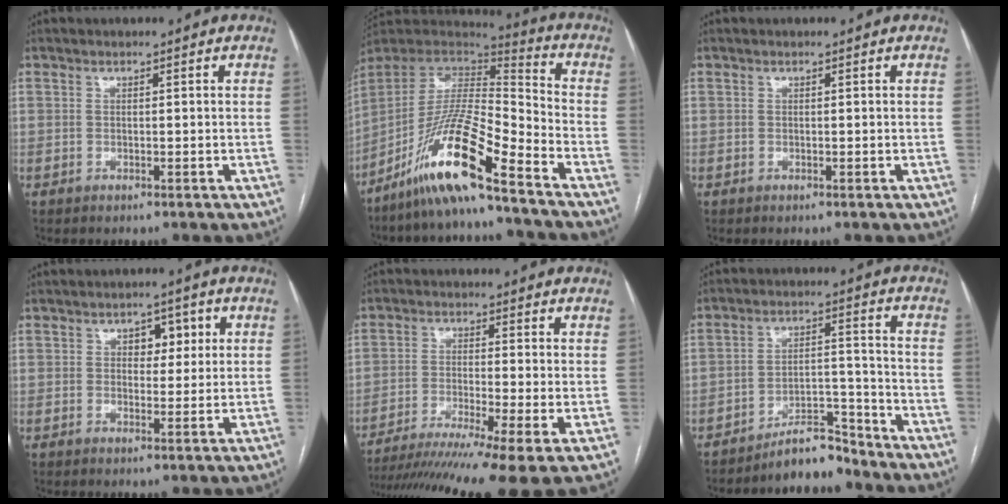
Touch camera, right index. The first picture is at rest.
{"total": 15.7, "force": [-10.7, 0.8, 11.5], "torque": [-0.221, -0.008, -0.199]}
{"total": 0.0}
{"total": 4.1, "force": [1.3, 2.5, 2.9], "torque": [-0.032, 0.011, 0.020]}
{"total": 15.3, "force": [-11.3, -1.0, 10.2], "torque": [-0.149, -0.033, -0.181]}
{"total": 6.6, "force": [-6.2, 1.5, 1.7], "torque": [-0.020, 0.025, -0.106]}